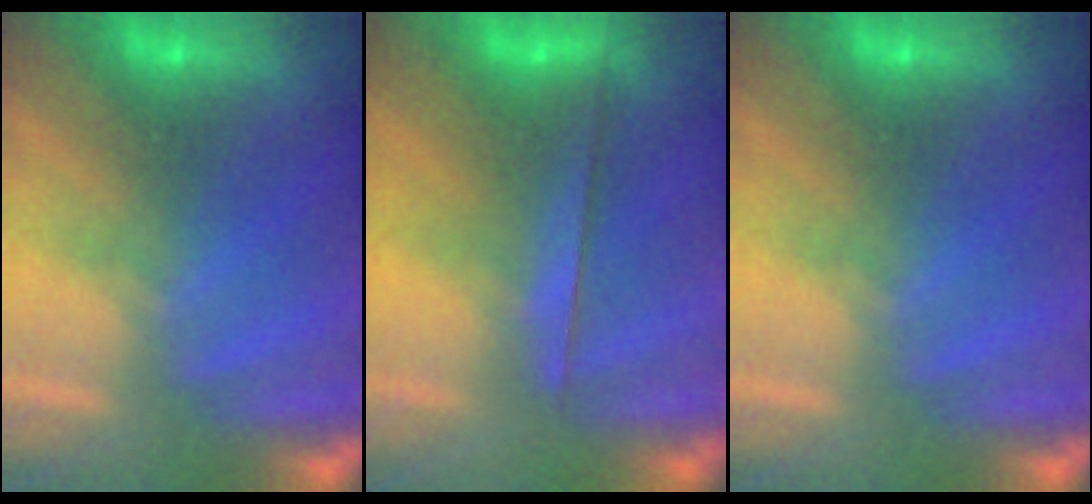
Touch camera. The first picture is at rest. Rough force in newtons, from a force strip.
{"total": 2.3}
{"total": 0.0}